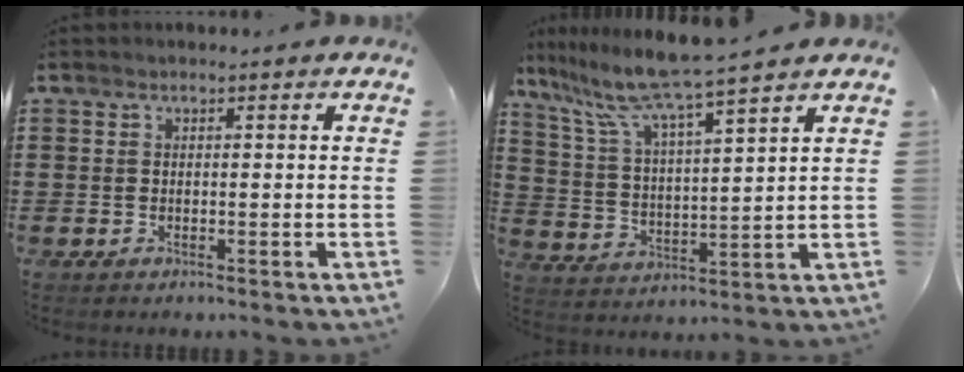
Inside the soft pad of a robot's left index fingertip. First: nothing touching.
{"total": 7.7, "force": [6.9, -1.0, 3.4], "torque": [-0.096, -0.047, 0.114]}